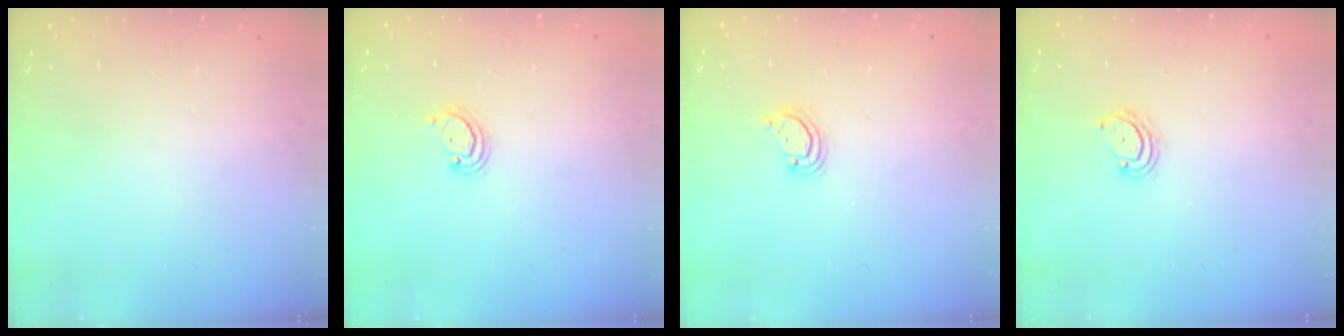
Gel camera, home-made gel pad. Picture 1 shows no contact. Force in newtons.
{"total": 2.6, "press": 2.6, "slide": 0.3}
{"total": 3.7, "press": 3.7, "slide": 0.3}
{"total": 4.1, "press": 4.1, "slide": 0.6}